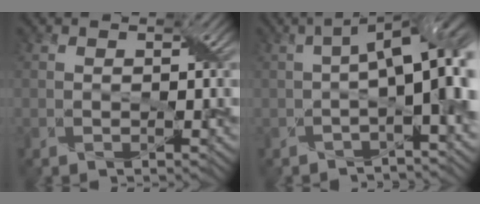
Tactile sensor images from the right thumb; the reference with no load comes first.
{"total": 11.5, "force": [-0.7, 4.5, 10.6], "torque": [-0.147, -0.004, -0.006]}